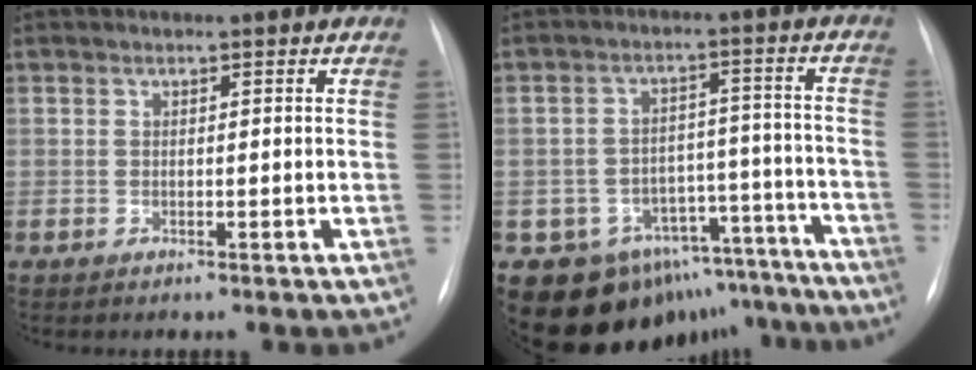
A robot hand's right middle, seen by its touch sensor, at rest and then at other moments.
{"total": 15.1, "force": [-12.4, 8.3, 1.7], "torque": [-0.008, 0.070, -0.155]}